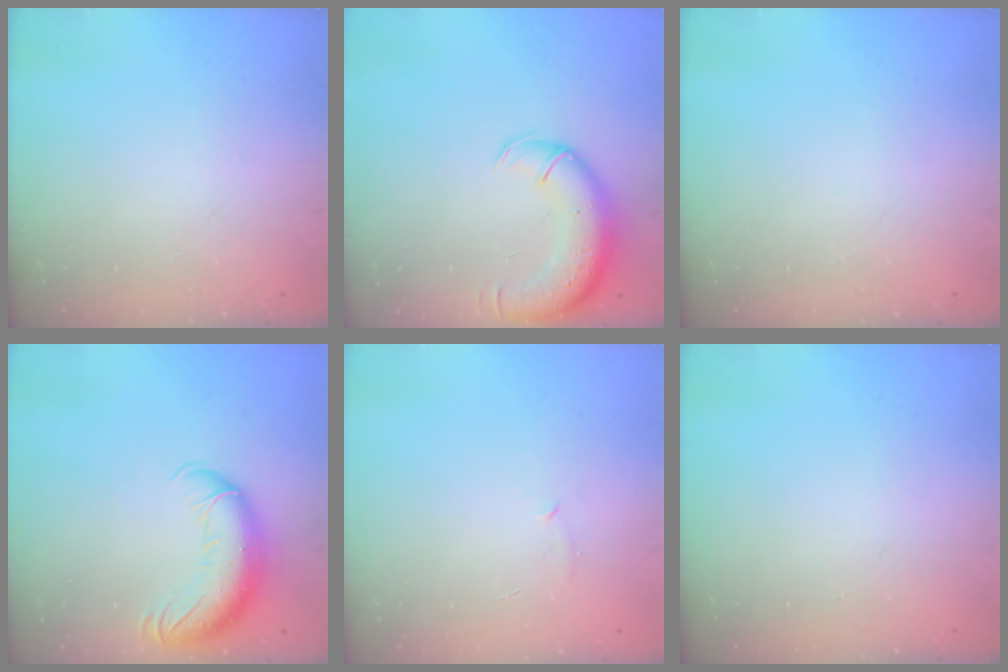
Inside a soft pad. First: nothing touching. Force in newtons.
{"total": 12.0, "press": 11.7, "slide": 2.8}
{"total": 0.0}
{"total": 14.5, "press": 14.2, "slide": 3.1}
{"total": 3.9, "press": 3.8, "slide": 1.0}
{"total": 0.0}